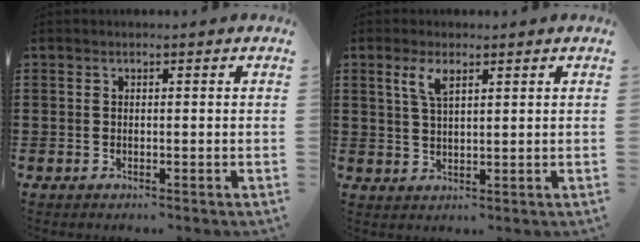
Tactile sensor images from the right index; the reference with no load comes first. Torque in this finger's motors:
{"motor_torque": [0.02, -0.01, 0.09, 0.06]}